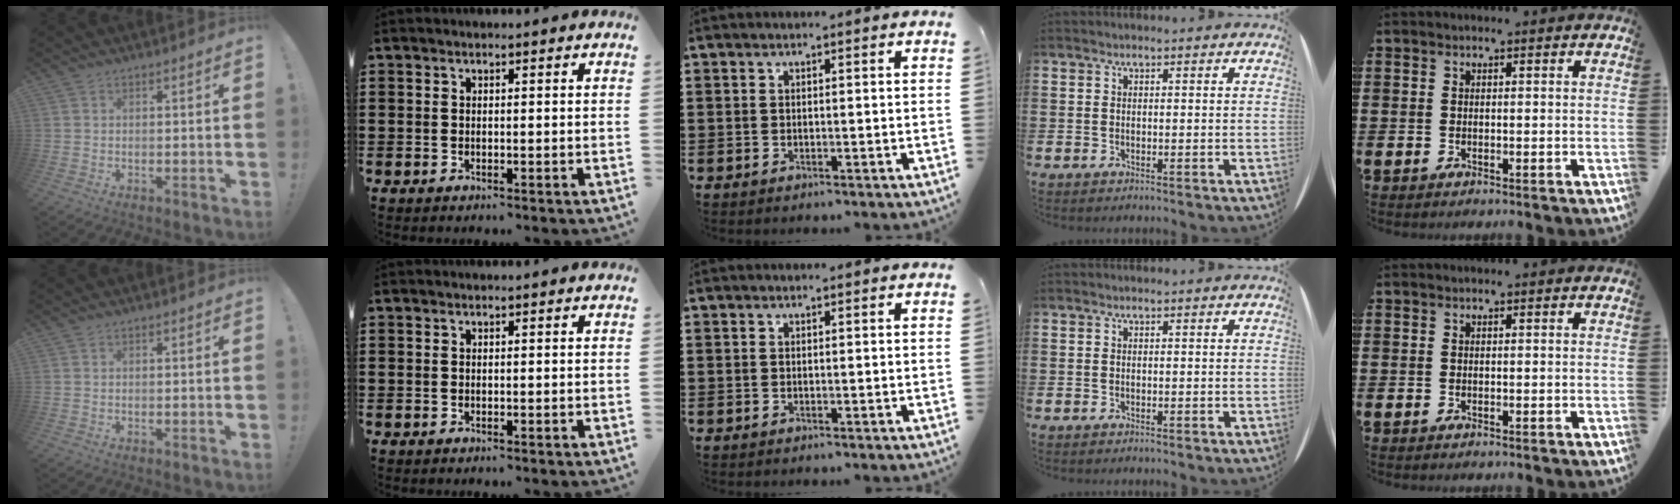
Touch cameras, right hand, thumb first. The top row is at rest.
{}